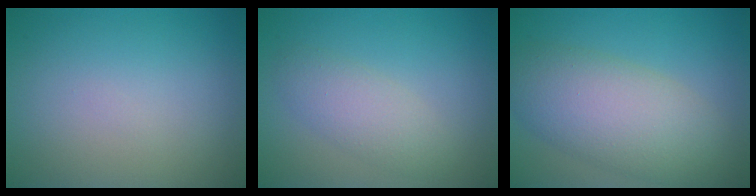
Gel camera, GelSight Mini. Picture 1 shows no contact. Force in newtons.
{"total": 2.8, "press": 2.8, "slide": 0.1}
{"total": 7.5, "press": 7.5, "slide": 0.3}